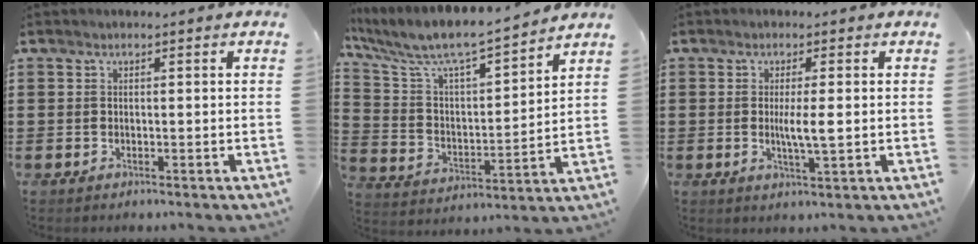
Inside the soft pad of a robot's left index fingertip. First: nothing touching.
{"total": 7.2, "force": [6.3, 1.1, 3.4], "torque": [-0.096, -0.050, 0.099]}
{"total": 3.8, "force": [0.1, 0.4, 3.8], "torque": [-0.068, -0.006, 0.001]}